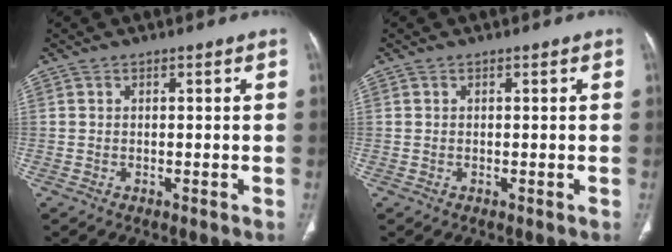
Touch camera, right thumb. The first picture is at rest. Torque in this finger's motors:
{"motor_torque": [0.33, 0.29, 0.07, -0.11, 0.00]}